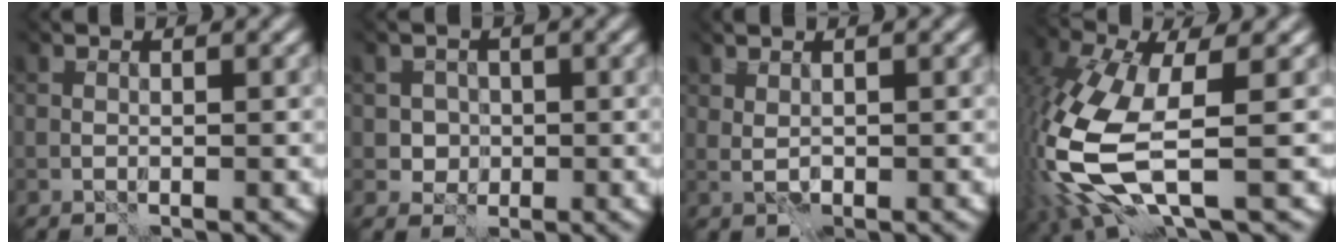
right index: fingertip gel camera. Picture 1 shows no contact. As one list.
[{"total": 1.6, "force": [0.1, 1.6, -0.1], "torque": [0.017, -0.001, 0.001]}, {"total": 0.6, "force": [0.6, -0.1, 0.1], "torque": [-0.008, 0.001, 0.015]}, {"total": 10.3, "force": [-1.9, 4.6, 9.0], "torque": [-0.240, -0.029, -0.036]}]